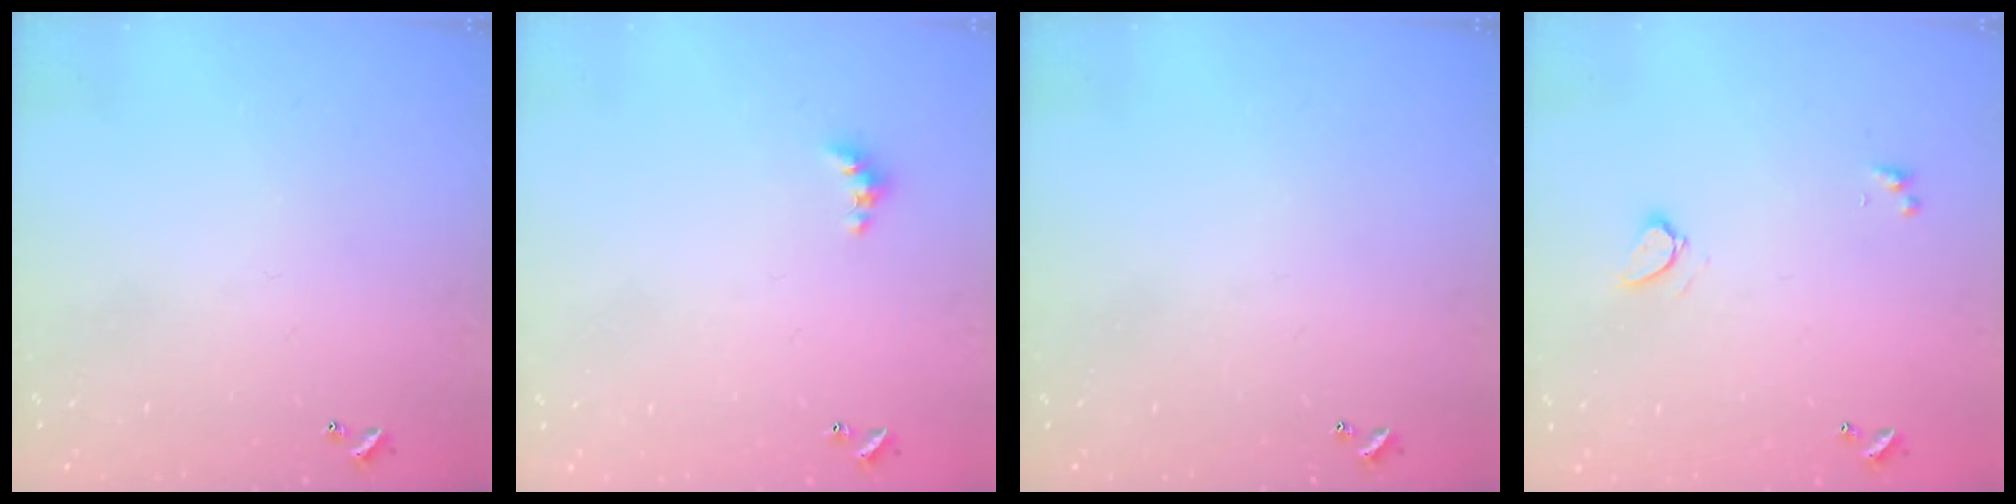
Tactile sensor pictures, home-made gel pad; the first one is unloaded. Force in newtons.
{"total": 2.3, "press": 2.3, "slide": 0.5}
{"total": 0.0}
{"total": 1.3, "press": 1.3, "slide": 0.2}